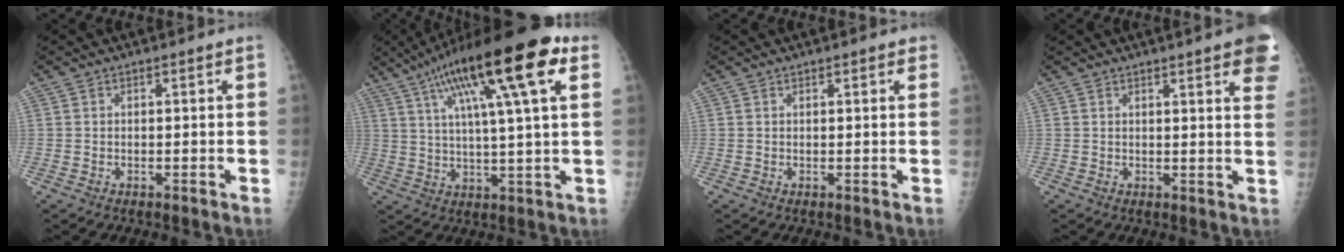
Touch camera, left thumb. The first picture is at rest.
{"total": 21.8, "force": [10.1, 4.1, 18.9], "torque": [-0.309, 0.005, 0.159]}
{"total": 1.4, "force": [1.0, 0.5, 0.9], "torque": [-0.006, -0.002, 0.010]}
{"total": 9.9, "force": [5.8, 1.7, 7.9], "torque": [-0.074, -0.012, 0.057]}